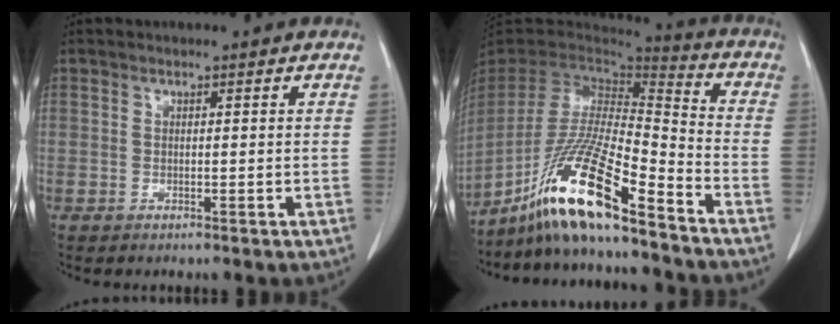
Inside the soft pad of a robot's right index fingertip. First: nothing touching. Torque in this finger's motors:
{"motor_torque": [1.28, -0.86, 0.57, 0.21]}